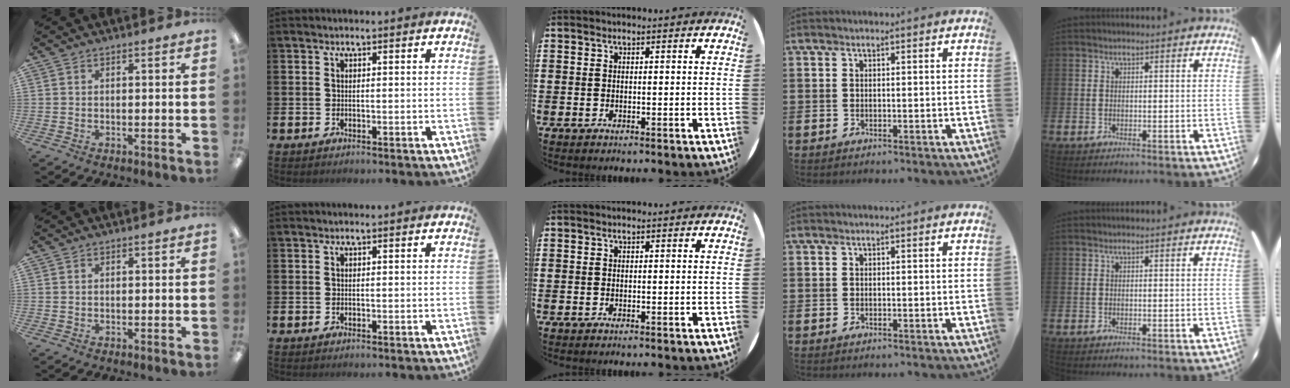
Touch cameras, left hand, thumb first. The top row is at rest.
{}